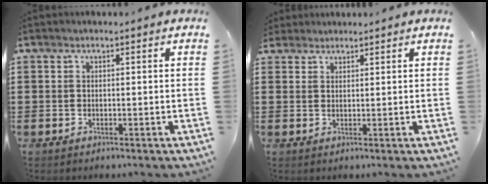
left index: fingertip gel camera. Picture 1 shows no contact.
{"total": 1.5, "force": [1.4, 0.5, -0.2], "torque": [-0.002, 0.003, 0.029]}